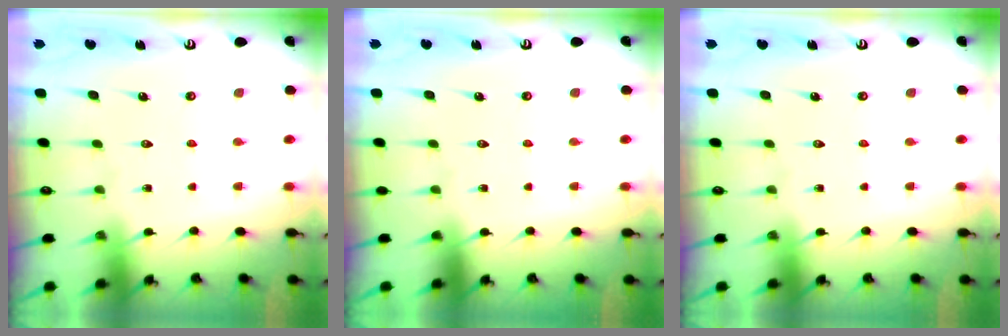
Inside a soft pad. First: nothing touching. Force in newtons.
{"total": 0.0}
{"total": 0.0}